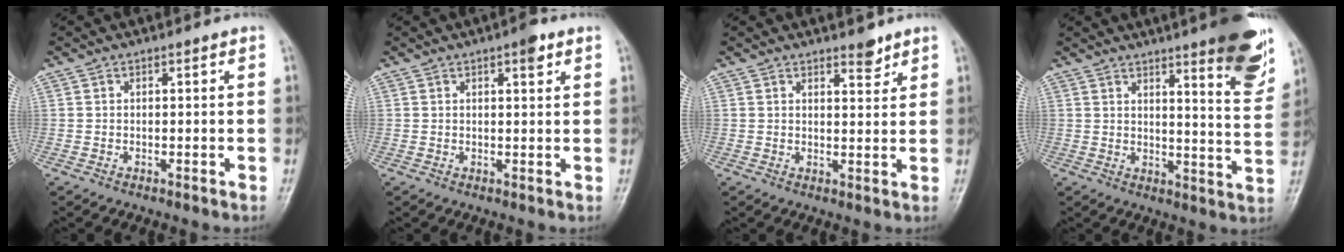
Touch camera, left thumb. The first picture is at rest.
{"total": 2.9, "force": [1.7, 0.8, 2.2], "torque": [-0.025, -0.005, 0.021]}
{"total": 3.0, "force": [2.4, 1.0, 1.5], "torque": [-0.010, -0.019, 0.038]}
{"total": 13.9, "force": [8.5, 2.3, 10.8], "torque": [-0.117, -0.054, 0.112]}